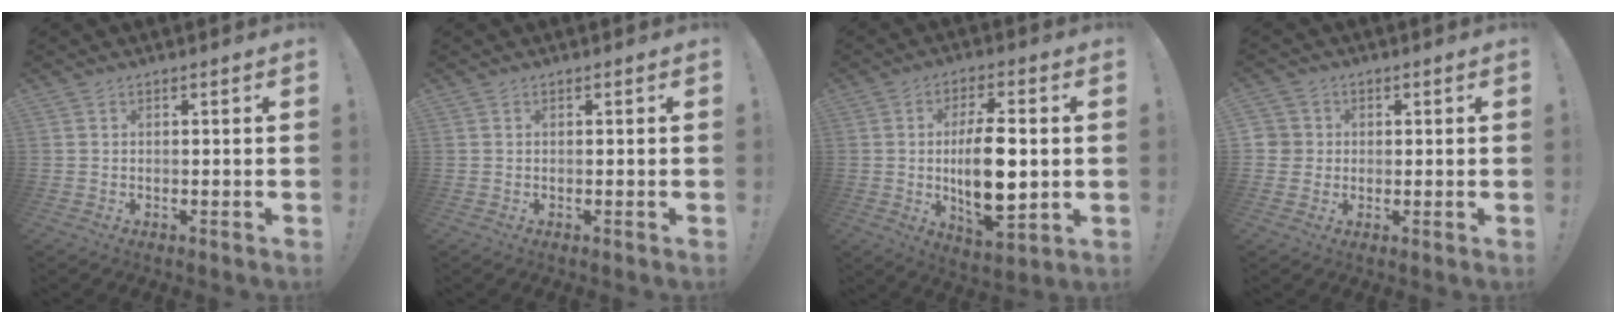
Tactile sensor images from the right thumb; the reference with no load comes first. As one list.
[{"total": 0.0}, {"total": 15.4, "force": [-0.2, 6.1, 14.2], "torque": [-0.247, -0.012, -0.009]}, {"total": 4.0, "force": [0.4, 3.9, 0.8], "torque": [-0.018, 0.001, 0.008]}]